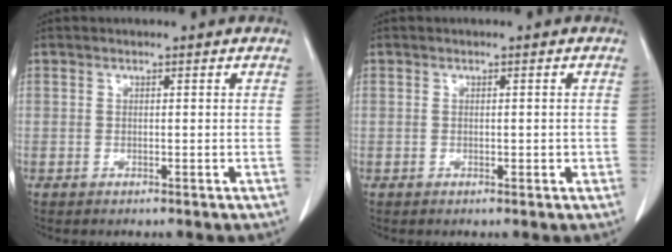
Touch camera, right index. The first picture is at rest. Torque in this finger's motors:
{"motor_torque": [-0.28, 0.49, -0.03, 0.00]}